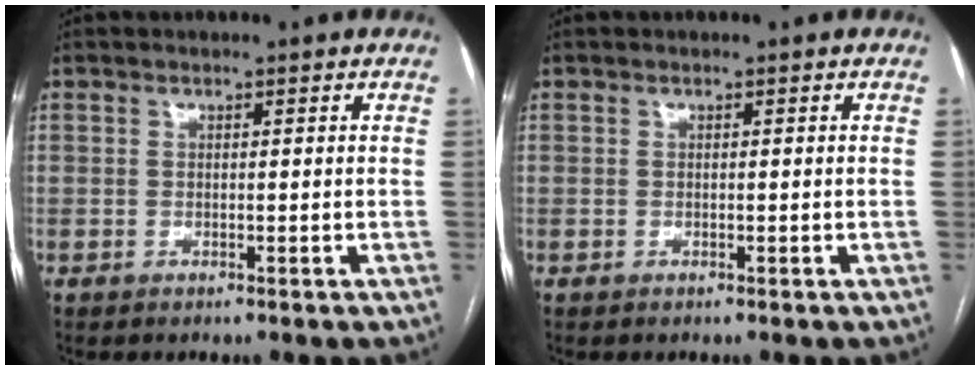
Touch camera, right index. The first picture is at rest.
{"total": 0.0}